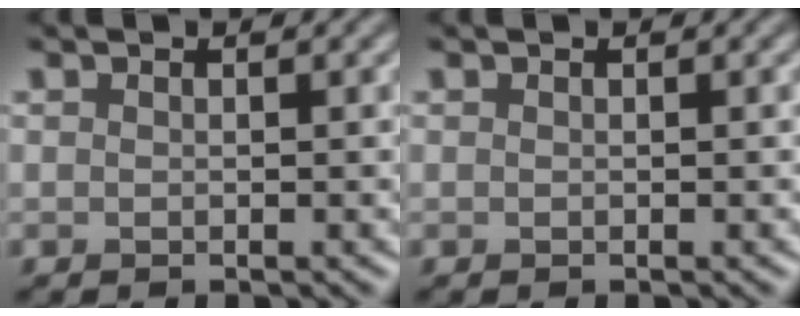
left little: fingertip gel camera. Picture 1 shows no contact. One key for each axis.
{"total": 0.0}